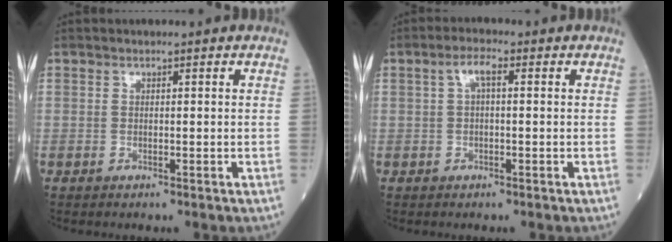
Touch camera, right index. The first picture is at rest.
{"total": 2.8, "force": [0.6, 0.7, 2.7], "torque": [-0.054, 0.013, 0.012]}